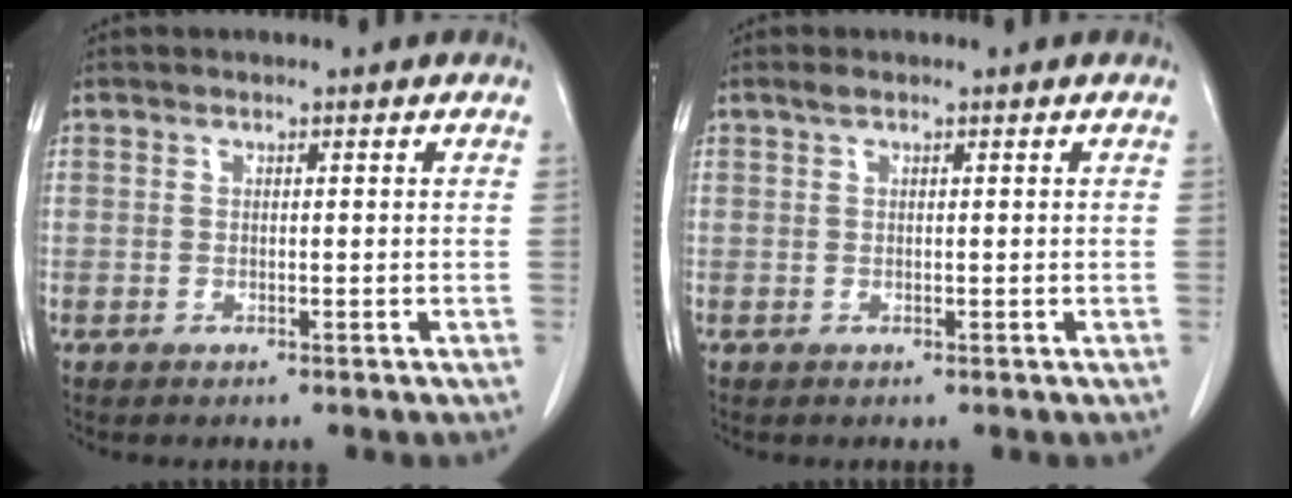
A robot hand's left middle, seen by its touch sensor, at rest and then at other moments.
{"total": 0.8, "force": [0.6, 0.1, 0.5], "torque": [-0.016, 0.008, 0.012]}